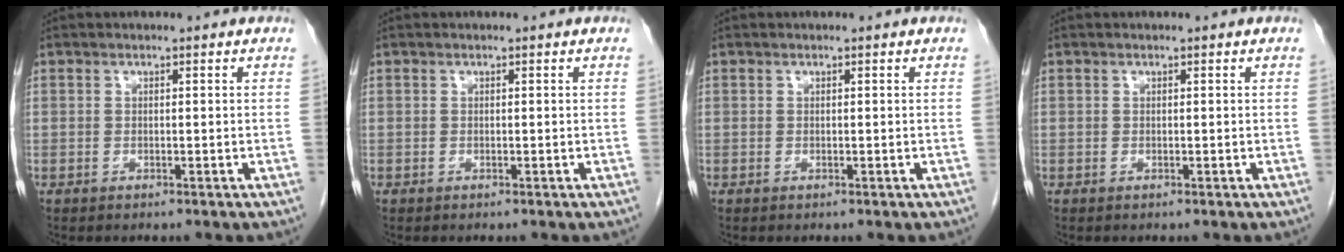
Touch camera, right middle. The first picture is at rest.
{"total": 0.0}
{"total": 0.0}
{"total": 0.0}